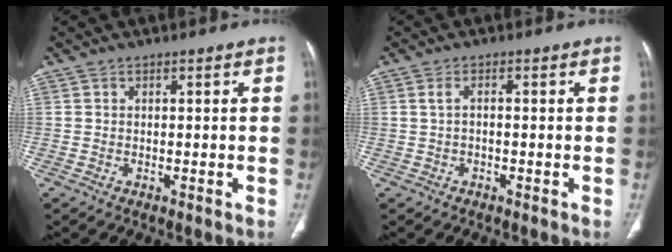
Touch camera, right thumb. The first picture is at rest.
{"total": 1.5, "force": [0.0, 0.7, 1.4], "torque": [-0.029, 0.006, 0.000]}